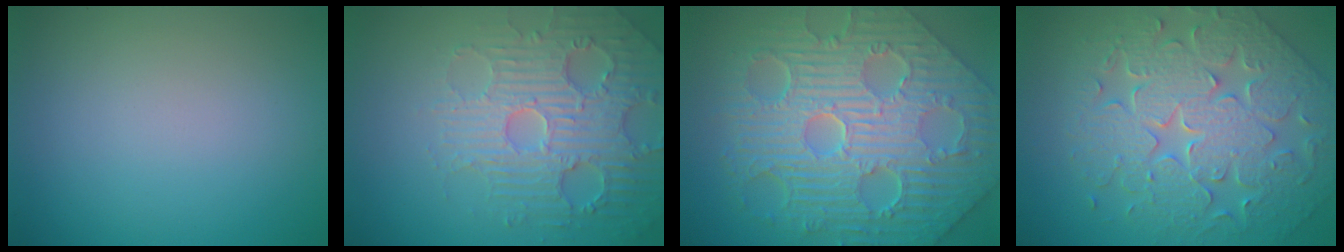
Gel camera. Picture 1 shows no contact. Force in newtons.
{"total": 4.7, "press": 4.7, "slide": 0.9}
{"total": 12.0, "press": 8.0, "slide": 8.9}
{"total": 7.2, "press": 6.2, "slide": 3.5}